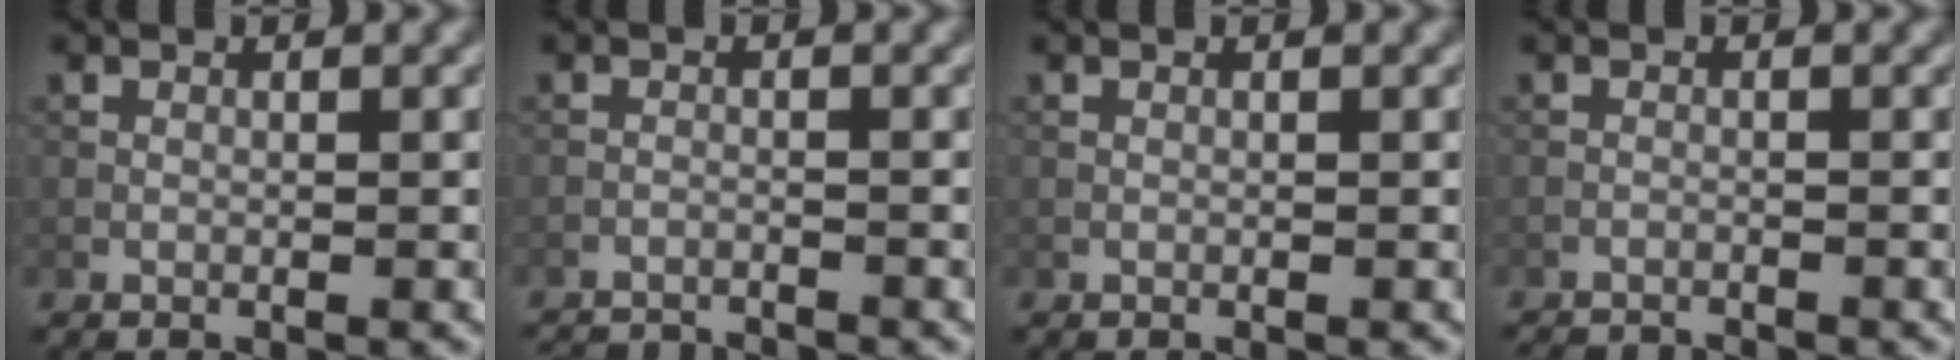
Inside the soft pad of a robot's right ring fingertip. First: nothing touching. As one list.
[{"total": 5.1, "force": [-5.0, 0.5, 0.8], "torque": [-0.019, -0.015, -0.077]}, {"total": 0.0}, {"total": 3.5, "force": [-3.4, 0.3, 0.6], "torque": [-0.017, -0.014, -0.057]}]